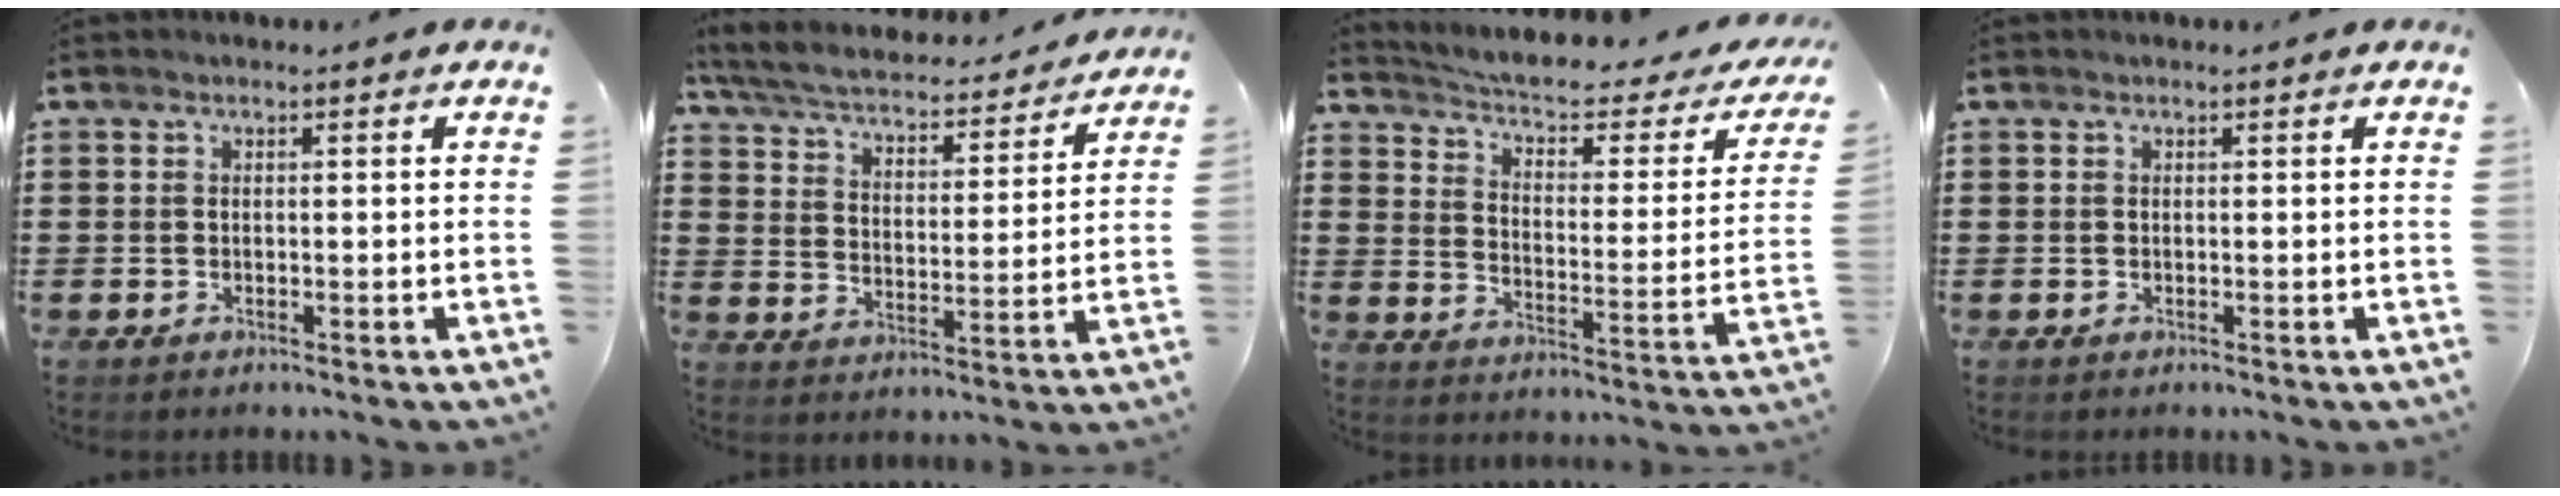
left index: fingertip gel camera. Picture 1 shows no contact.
{"total": 4.5, "force": [4.3, 0.5, 1.5], "torque": [-0.052, -0.031, 0.067]}
{"total": 4.0, "force": [3.1, 0.4, 2.4], "torque": [-0.066, -0.029, 0.044]}
{"total": 0.0}